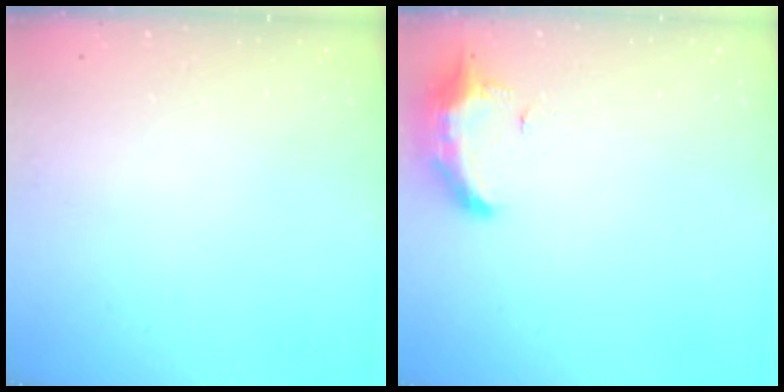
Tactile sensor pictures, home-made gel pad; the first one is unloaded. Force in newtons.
{"total": 12.2, "press": 9.7, "slide": 7.4}